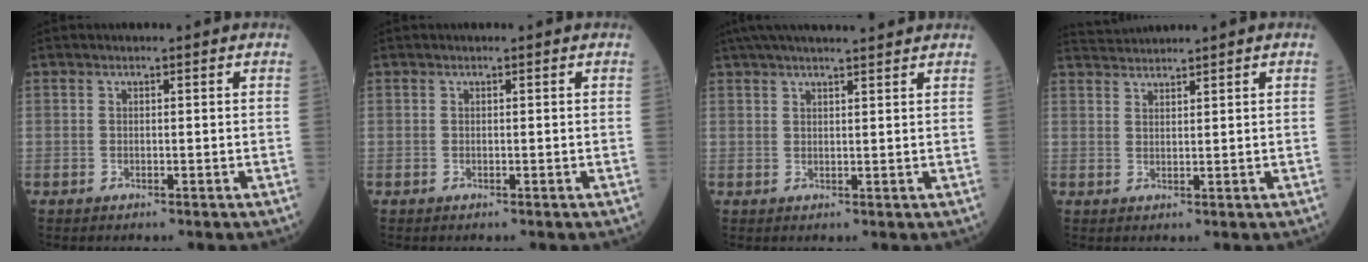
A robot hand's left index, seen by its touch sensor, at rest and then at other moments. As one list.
[{"total": 0.0}, {"total": 11.6, "force": [10.2, 0.7, 5.5], "torque": [-0.091, 0.036, 0.142]}, {"total": 2.7, "force": [2.5, -0.9, -0.3], "torque": [-0.002, 0.012, 0.059]}]